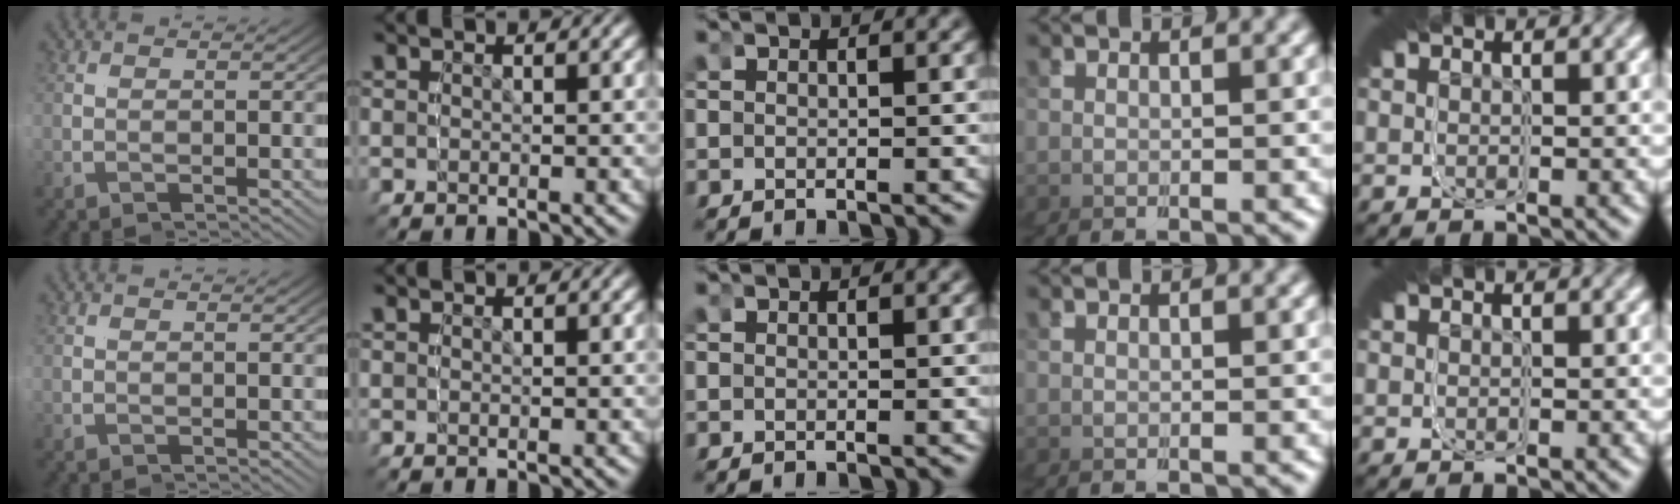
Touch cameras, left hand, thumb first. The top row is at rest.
{}